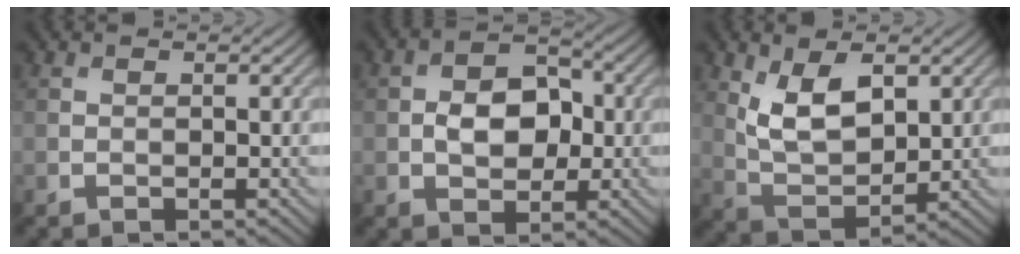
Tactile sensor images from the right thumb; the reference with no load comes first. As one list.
[{"total": 5.8, "force": [-0.3, 4.0, 4.2], "torque": [-0.066, 0.002, -0.009]}, {"total": 7.9, "force": [2.9, 4.1, 6.1], "torque": [-0.123, -0.007, 0.058]}]